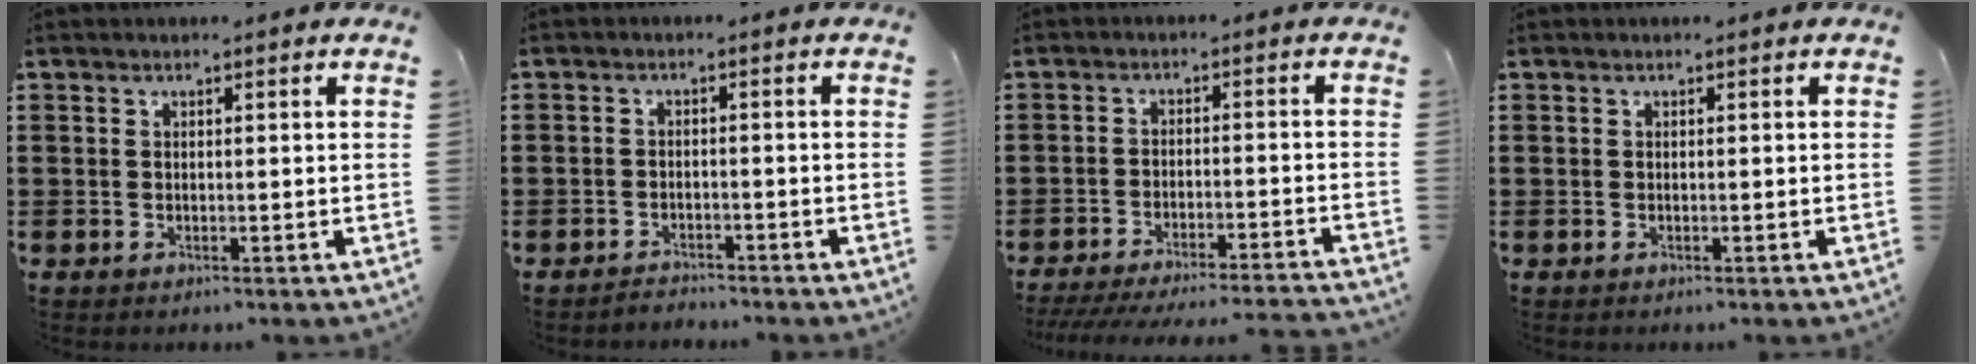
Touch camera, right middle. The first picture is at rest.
{"total": 2.0, "force": [-2.0, 0.3, -0.3], "torque": [-0.002, 0.000, -0.045]}
{"total": 4.5, "force": [-4.2, -0.3, 1.5], "torque": [-0.031, -0.013, -0.083]}
{"total": 0.0}